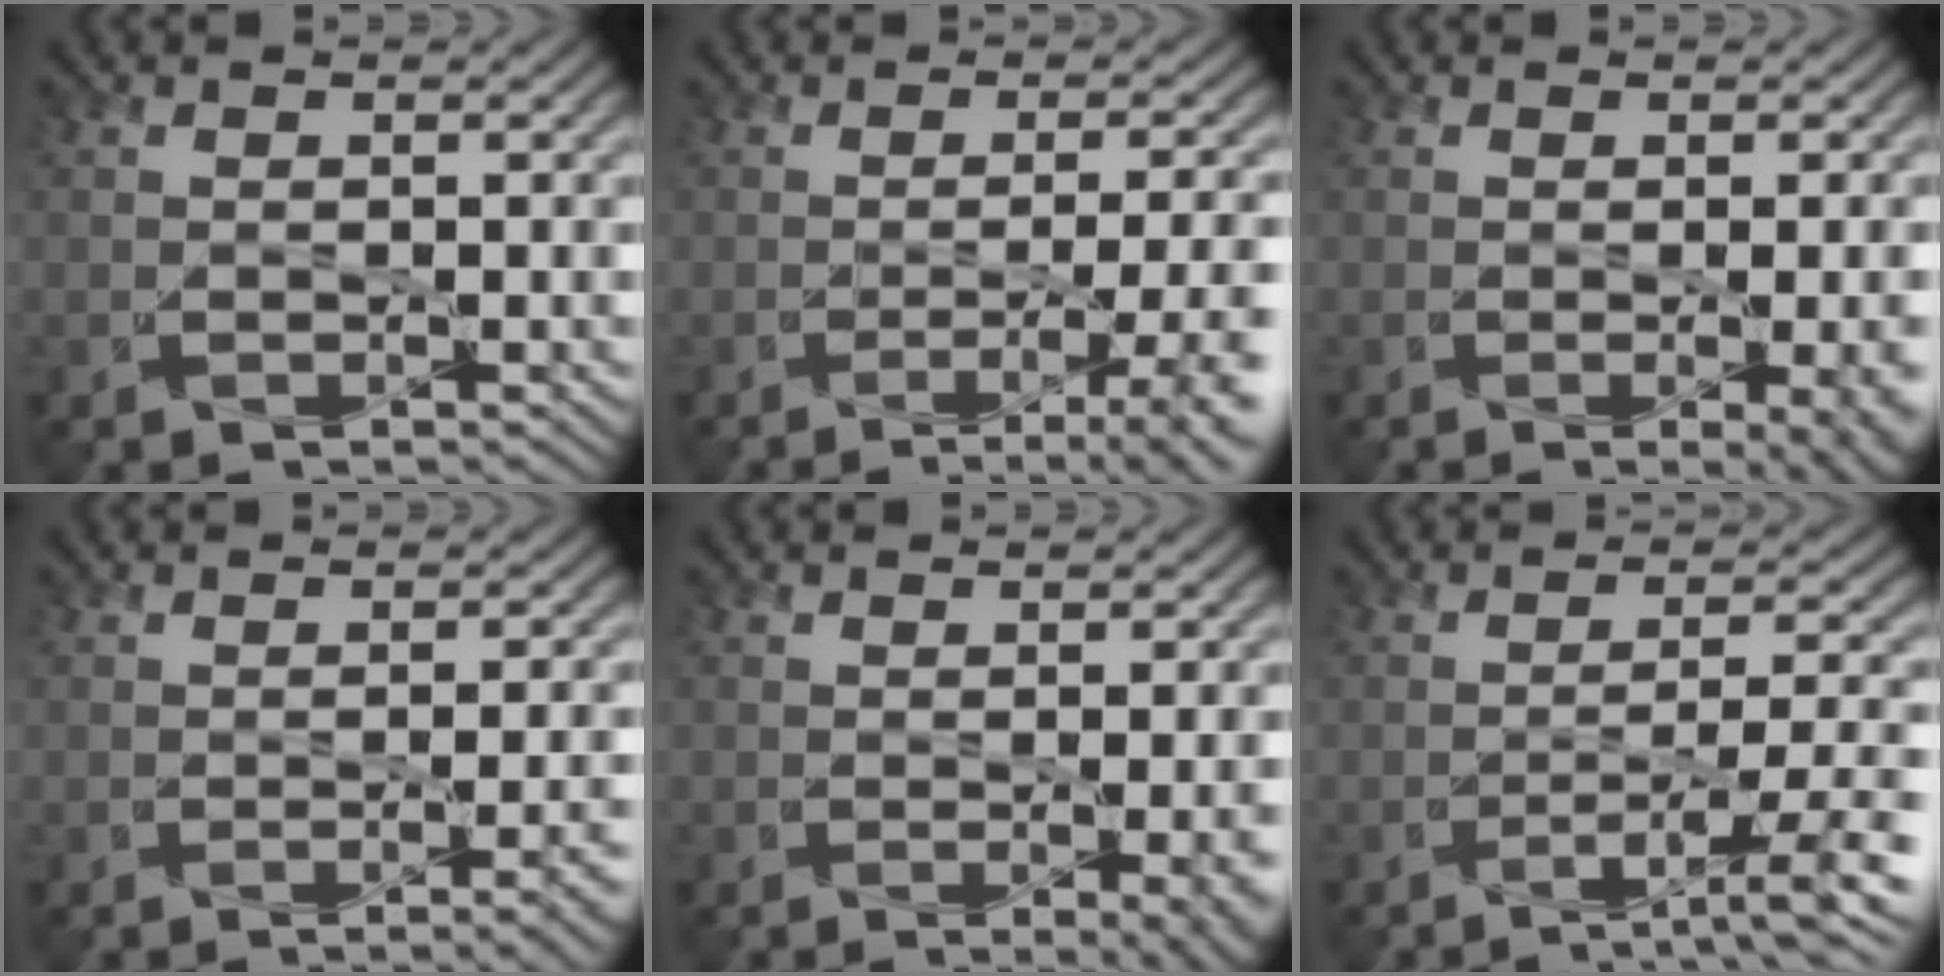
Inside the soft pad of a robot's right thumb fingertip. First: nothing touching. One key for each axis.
{"total": 8.0, "fx": -2.9, "fy": 1.7, "fz": 7.2, "tx": -0.105, "ty": -0.005, "tz": -0.035}
{"total": 5.8, "fx": -1.3, "fy": 1.6, "fz": 5.4, "tx": -0.060, "ty": -0.007, "tz": 0.001}
{"total": 3.7, "fx": -0.8, "fy": 0.7, "fz": 3.6, "tx": -0.048, "ty": 0.002, "tz": -0.006}
{"total": 4.6, "fx": -1.0, "fy": 1.1, "fz": 4.4, "tx": -0.054, "ty": -0.006, "tz": -0.001}
{"total": 6.9, "fx": -3.1, "fy": 0.8, "fz": 6.1, "tx": -0.104, "ty": 0.004, "tz": -0.047}